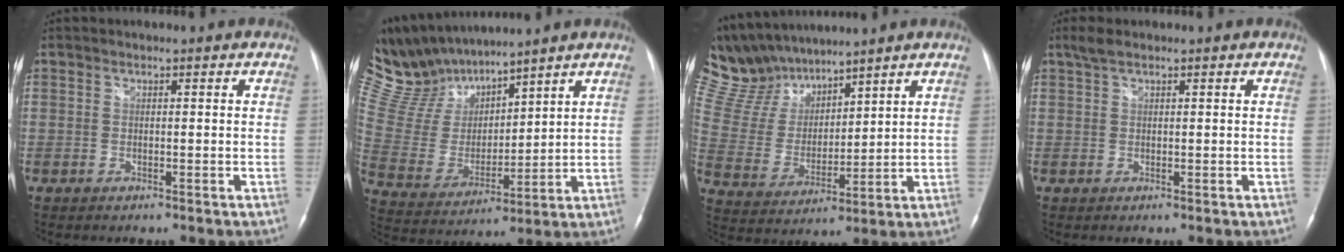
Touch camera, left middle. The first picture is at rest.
{"total": 13.6, "force": [12.6, 3.5, 4.0], "torque": [-0.103, 0.013, 0.262]}
{"total": 12.6, "force": [11.5, 3.8, 3.5], "torque": [-0.094, 0.021, 0.239]}
{"total": 2.0, "force": [1.5, 0.4, 1.2], "torque": [-0.030, 0.014, 0.032]}